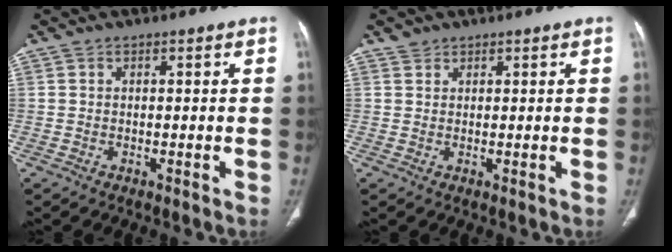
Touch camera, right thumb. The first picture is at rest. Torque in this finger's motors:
{"motor_torque": [-0.71, 0.58, -0.13, 0.21, 0.01]}